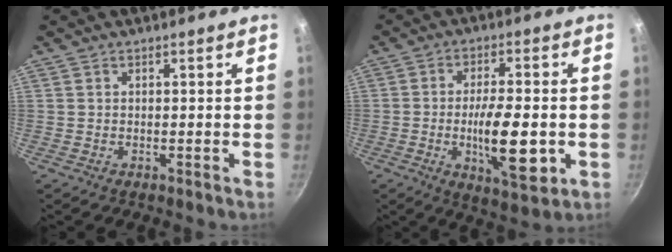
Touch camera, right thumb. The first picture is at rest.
{"total": 12.9, "force": [-2.6, 4.5, 11.8], "torque": [-0.183, 0.001, -0.037]}